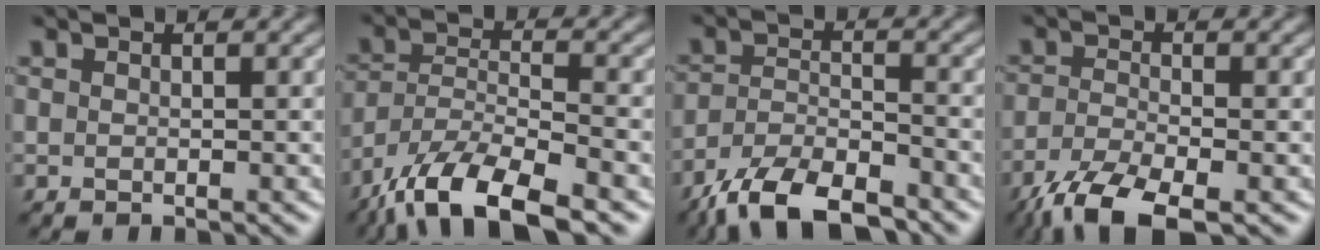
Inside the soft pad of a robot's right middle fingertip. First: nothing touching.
{"total": 10.6, "force": [-8.1, 3.1, 6.1], "torque": [-0.112, -0.005, -0.153]}
{"total": 7.9, "force": [-6.4, 2.4, 3.9], "torque": [-0.069, -0.003, -0.124]}
{"total": 6.3, "force": [-4.7, 1.8, 3.9], "torque": [-0.088, -0.016, -0.097]}